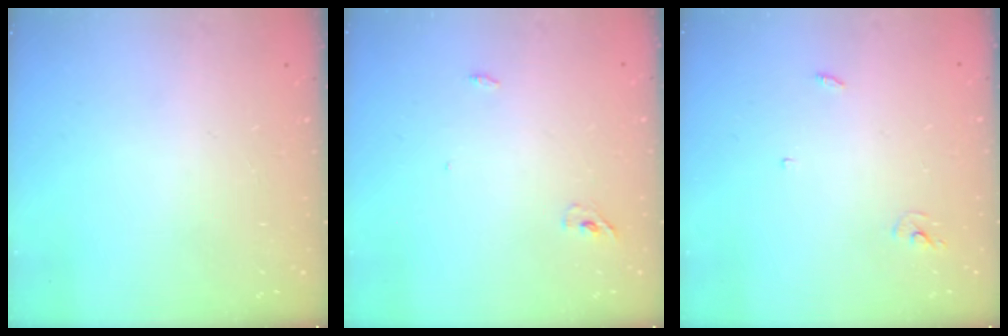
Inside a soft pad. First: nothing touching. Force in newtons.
{"total": 6.0, "press": 2.8, "slide": 5.3}
{"total": 2.4, "press": 2.4, "slide": 0.2}